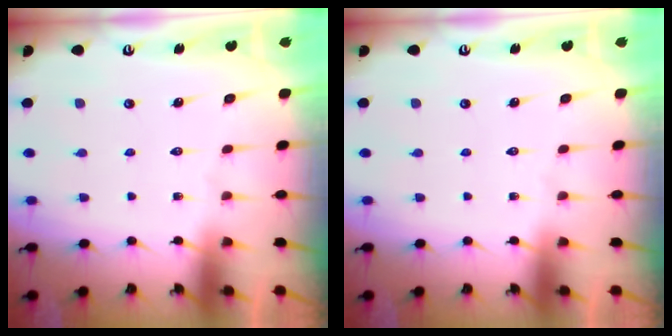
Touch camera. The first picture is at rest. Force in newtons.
{"total": 0.0}